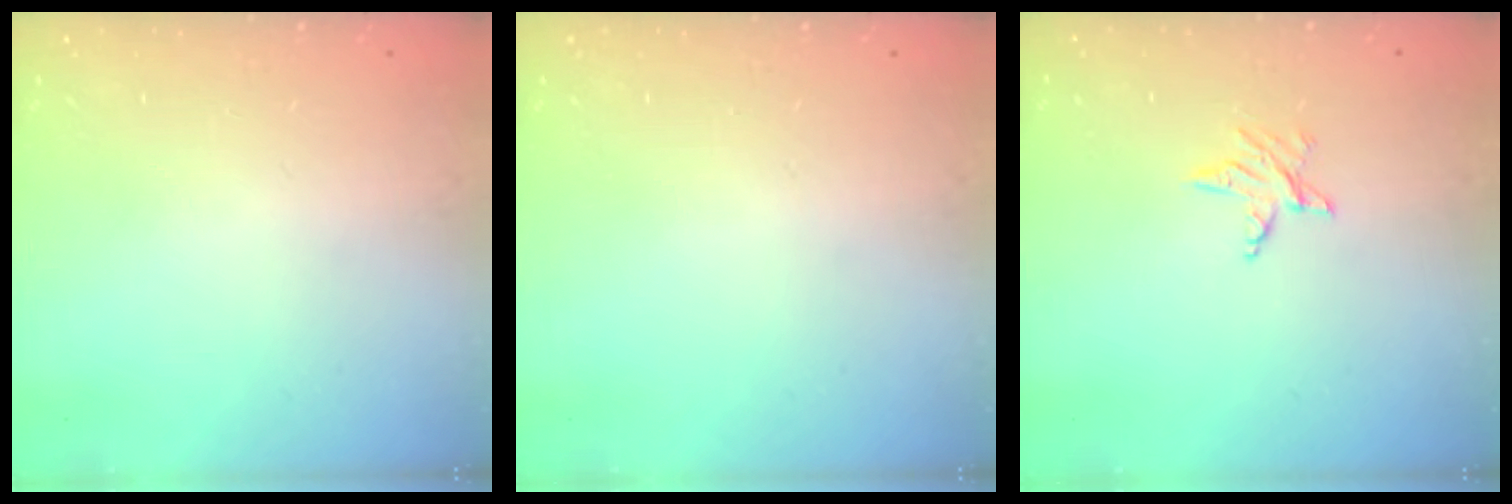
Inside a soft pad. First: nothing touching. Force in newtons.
{"total": 0.0}
{"total": 3.4, "press": 3.4, "slide": 0.5}